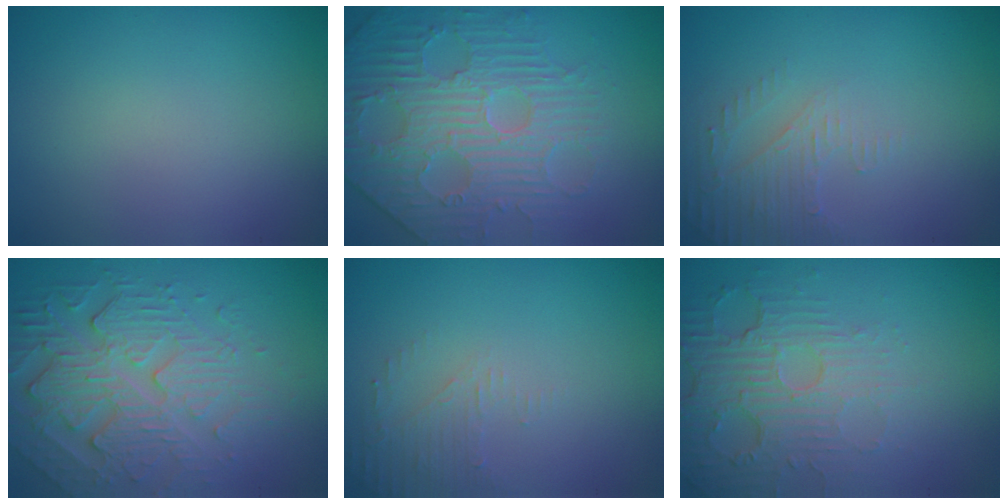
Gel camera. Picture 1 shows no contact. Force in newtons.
{"total": 4.7, "press": 4.7, "slide": 0.2}
{"total": 2.6, "press": 2.5, "slide": 0.7}
{"total": 5.7, "press": 4.6, "slide": 3.3}
{"total": 1.9, "press": 1.8, "slide": 0.4}
{"total": 5.7, "press": 3.5, "slide": 4.5}